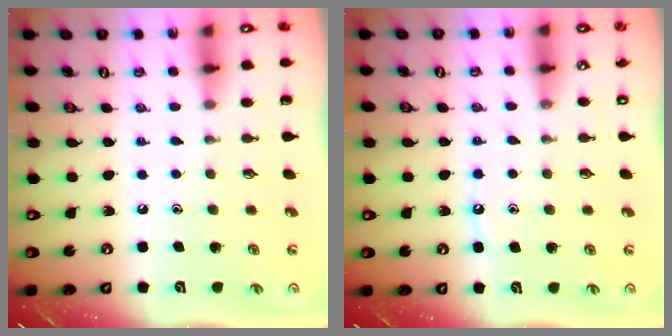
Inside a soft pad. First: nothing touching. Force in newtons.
{"total": 5.3, "press": 5.2, "slide": 0.7}